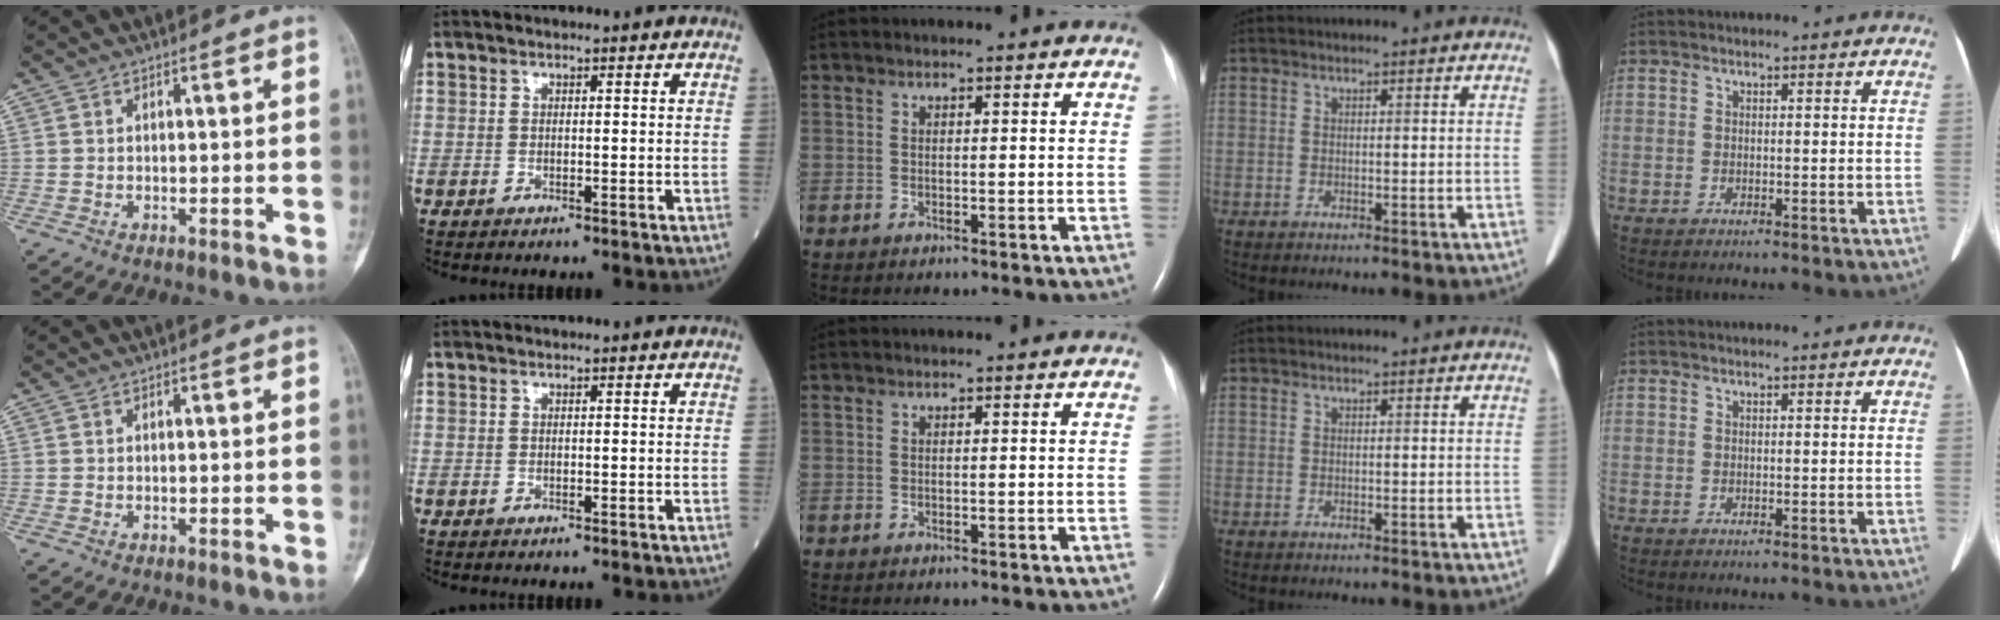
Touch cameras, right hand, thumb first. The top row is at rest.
{}